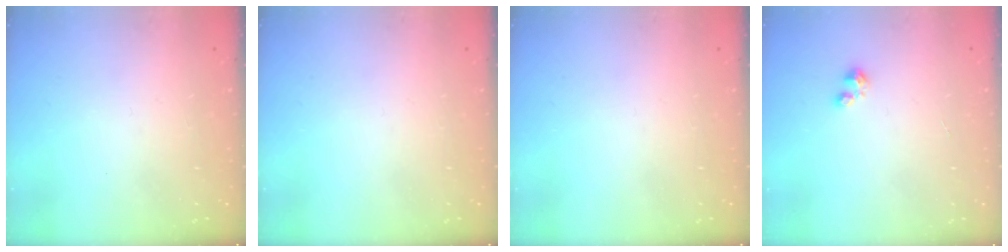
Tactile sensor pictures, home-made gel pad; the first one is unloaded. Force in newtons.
{"total": 0.0}
{"total": 0.0}
{"total": 2.5, "press": 2.4, "slide": 0.4}